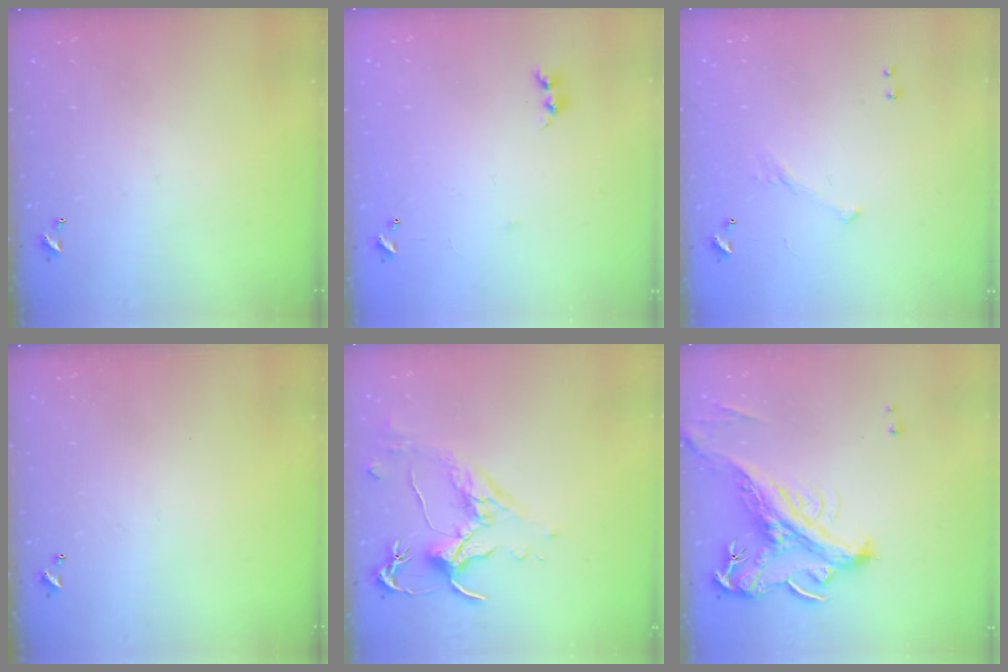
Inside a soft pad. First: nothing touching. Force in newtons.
{"total": 6.2, "press": 6.2, "slide": 0.7}
{"total": 5.8, "press": 5.8, "slide": 0.8}
{"total": 0.0}
{"total": 1.6, "press": 1.4, "slide": 0.7}
{"total": 4.7, "press": 4.5, "slide": 1.3}